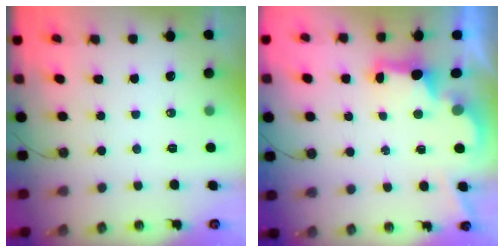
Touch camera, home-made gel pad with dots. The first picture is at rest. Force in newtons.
{"total": 2.8, "press": 2.6, "slide": 0.9}